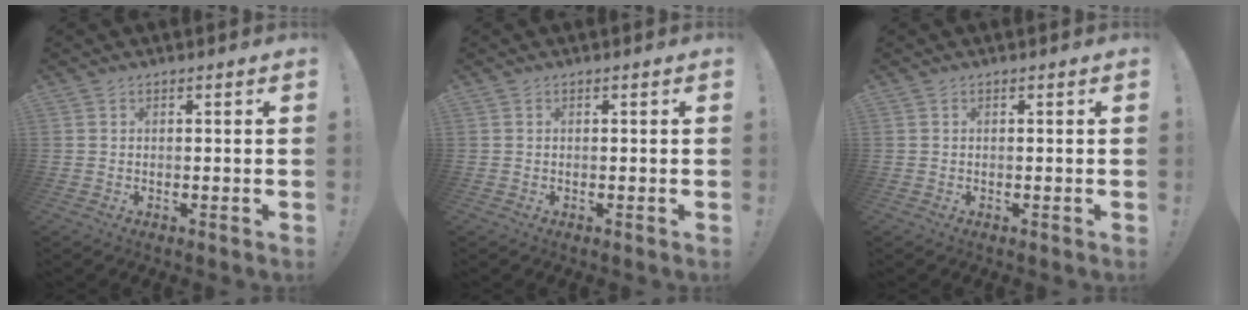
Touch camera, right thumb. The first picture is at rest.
{"total": 0.0}
{"total": 0.0}